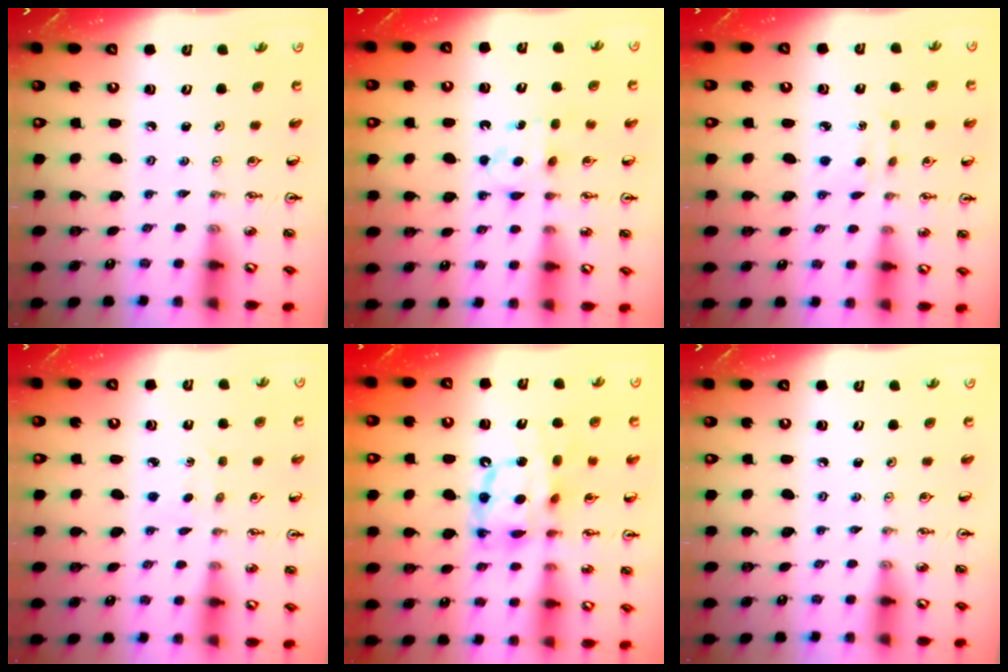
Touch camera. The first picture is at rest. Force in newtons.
{"total": 6.3, "press": 6.3, "slide": 0.6}
{"total": 4.2, "press": 4.1, "slide": 0.5}
{"total": 2.6, "press": 2.6, "slide": 0.4}
{"total": 13.1, "press": 13.0, "slide": 1.1}
{"total": 0.0}